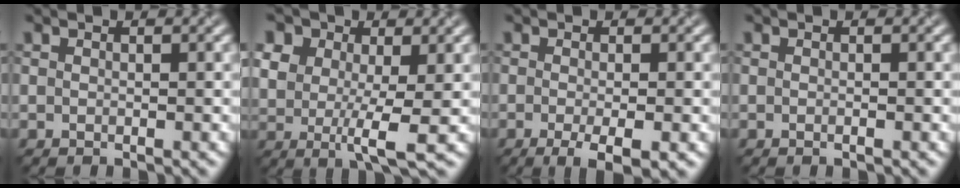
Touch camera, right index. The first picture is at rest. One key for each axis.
{"total": 5.3, "fx": 1.1, "fy": 3.0, "fz": 4.3, "tx": -0.102, "ty": 0.002, "tz": 0.025}
{"total": 3.6, "fx": -1.7, "fy": 0.6, "fz": 3.1, "tx": -0.056, "ty": -0.002, "tz": -0.018}
{"total": 0.9, "fx": -0.2, "fy": 0.4, "fz": 0.7, "tx": 0.001, "ty": 0.001, "tz": -0.012}